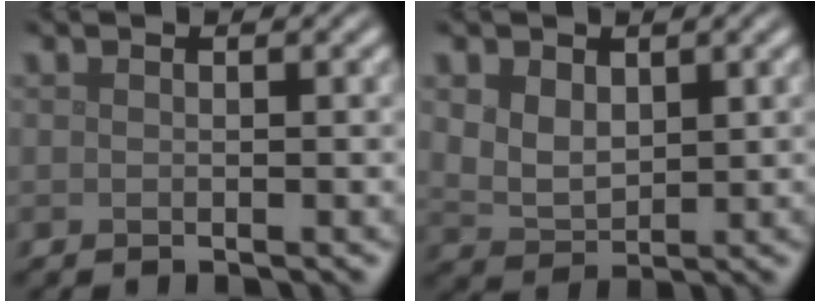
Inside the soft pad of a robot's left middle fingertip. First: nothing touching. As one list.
[{"total": 3.1, "force": [1.1, 2.2, 1.9], "torque": [-0.046, -0.005, 0.027]}]